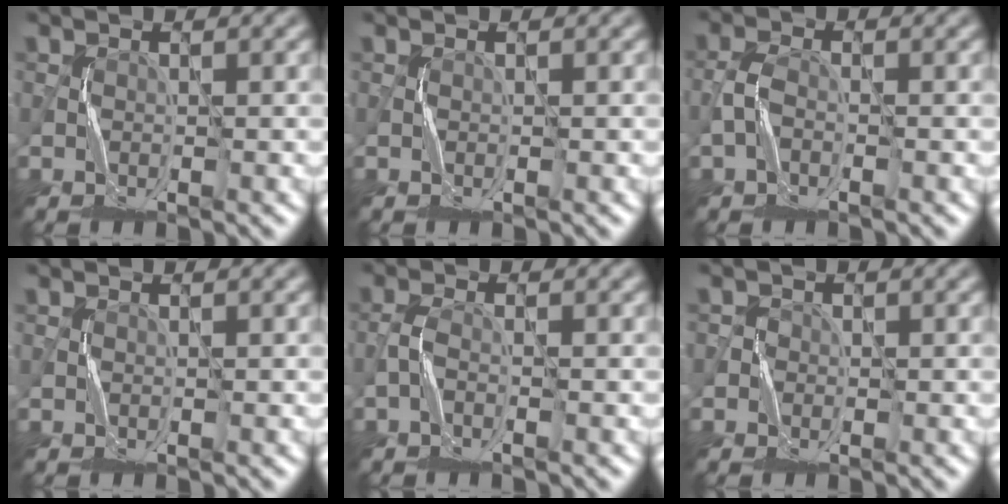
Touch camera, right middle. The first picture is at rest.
{"total": 0.0}
{"total": 1.3, "force": [-0.8, 0.5, 1.0], "torque": [-0.021, 0.003, -0.020]}
{"total": 0.0}
{"total": 0.9, "force": [-0.6, 0.0, 0.7], "torque": [-0.017, 0.002, -0.017]}
{"total": 1.0, "force": [-0.3, 0.9, -0.1], "torque": [0.014, 0.003, -0.004]}